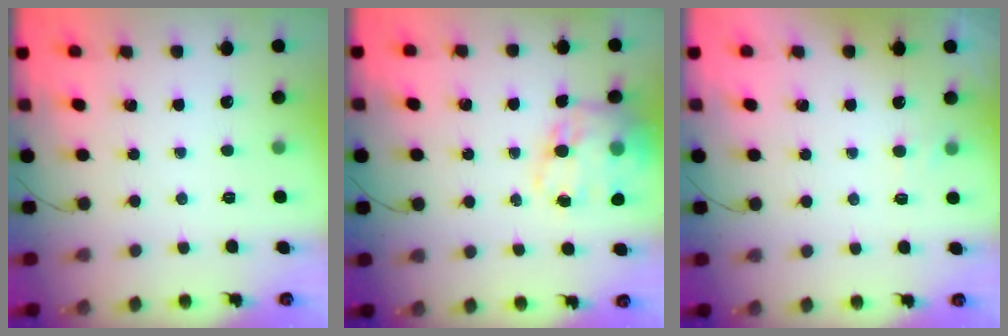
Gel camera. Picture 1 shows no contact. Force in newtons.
{"total": 17.3, "press": 16.8, "slide": 4.3}
{"total": 3.7, "press": 3.5, "slide": 1.1}